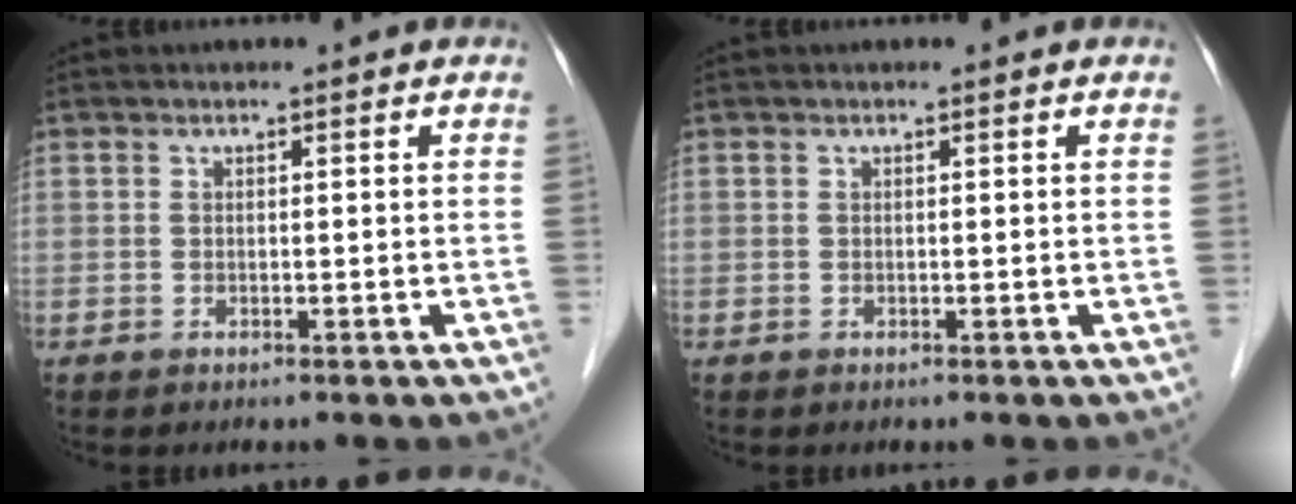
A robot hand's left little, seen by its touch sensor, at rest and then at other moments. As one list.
[{"total": 0.0}]